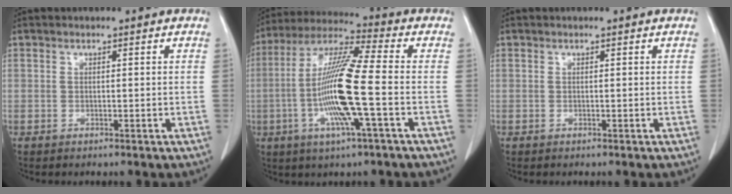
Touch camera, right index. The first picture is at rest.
{"total": 14.8, "force": [-2.9, 0.1, 14.5], "torque": [-0.292, -0.005, -0.065]}
{"total": 0.0}